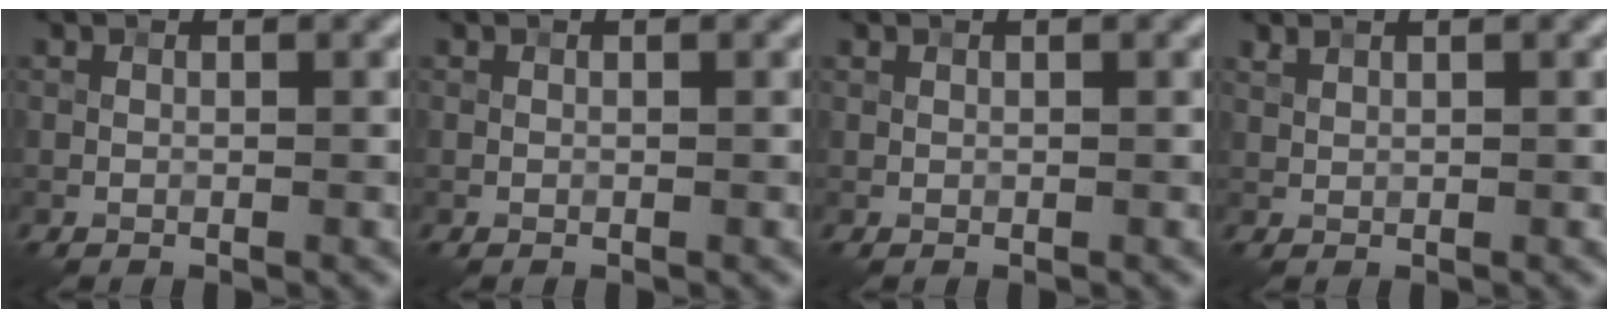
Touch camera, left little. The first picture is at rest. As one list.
[{"total": 0.0}, {"total": 0.0}, {"total": 0.5, "force": [0.5, 0.1, 0.1], "torque": [-0.005, 0.001, 0.012]}]